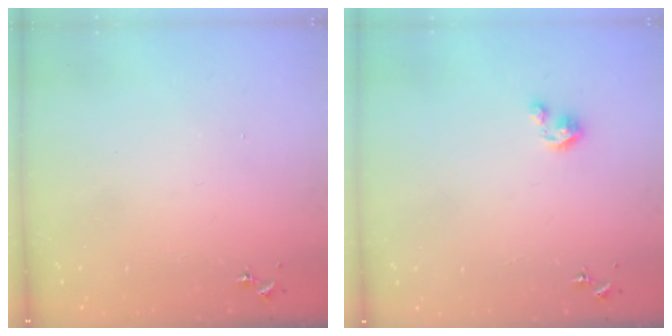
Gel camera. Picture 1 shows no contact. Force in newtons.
{"total": 2.5, "press": 2.5, "slide": 0.3}